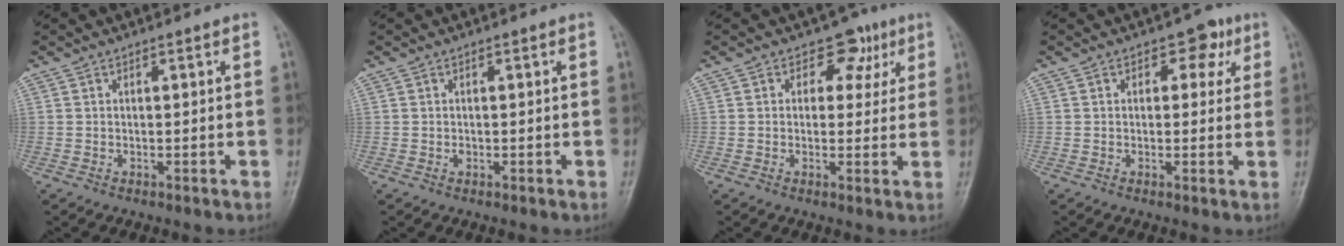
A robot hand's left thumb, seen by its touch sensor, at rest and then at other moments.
{"total": 0.7, "force": [-0.1, 0.6, 0.4], "torque": [-0.003, 0.001, -0.002]}
{"total": 5.7, "force": [2.6, 4.4, 2.6], "torque": [0.008, -0.002, 0.028]}
{"total": 4.6, "force": [1.9, 3.1, 2.8], "torque": [-0.005, -0.001, 0.017]}